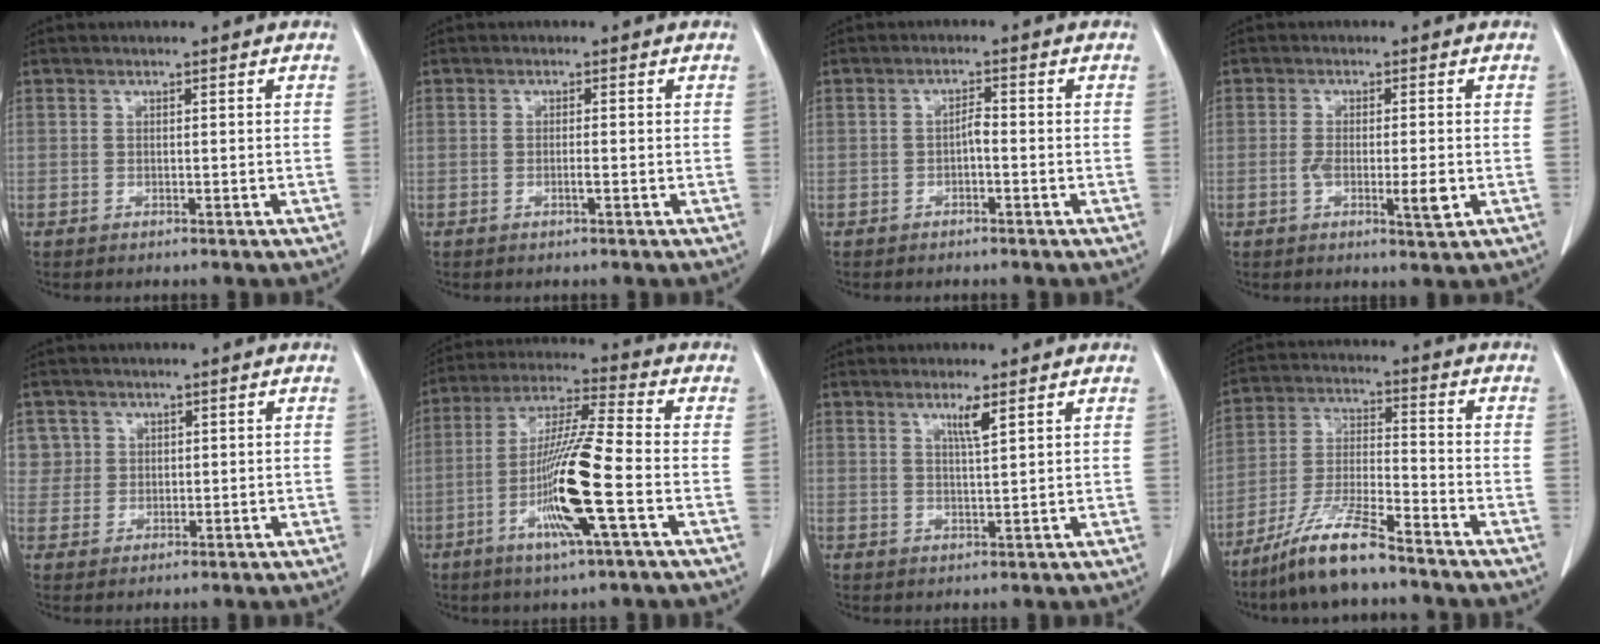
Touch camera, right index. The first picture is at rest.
{"total": 1.1, "force": [-0.4, -0.1, 1.0], "torque": [-0.020, -0.001, -0.007]}
{"total": 1.6, "force": [-0.6, 0.4, 1.5], "torque": [-0.023, 0.004, -0.011]}
{"total": 4.9, "force": [-1.3, 0.8, 4.7], "torque": [-0.080, -0.006, -0.020]}
{"total": 3.7, "force": [1.5, 3.4, -0.2], "torque": [0.024, 0.005, 0.027]}
{"total": 13.9, "force": [-4.3, -0.2, 13.2], "torque": [-0.261, -0.011, -0.087]}
{"total": 2.9, "force": [1.7, -0.2, 2.3], "torque": [-0.045, -0.005, 0.032]}
{"total": 10.7, "force": [-8.3, 0.9, 6.7], "torque": [-0.137, -0.021, -0.161]}